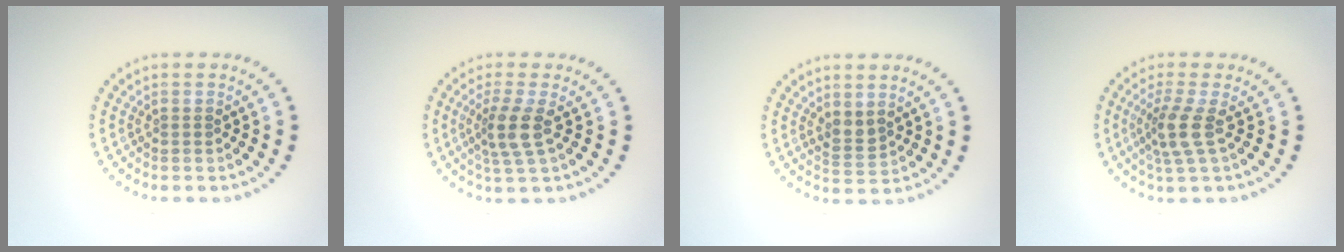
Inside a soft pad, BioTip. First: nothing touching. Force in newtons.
{"total": 2.9, "press": 2.3, "slide": 1.7}
{"total": 1.5, "press": 1.3, "slide": 0.8}
{"total": 2.9, "press": 2.2, "slide": 1.8}